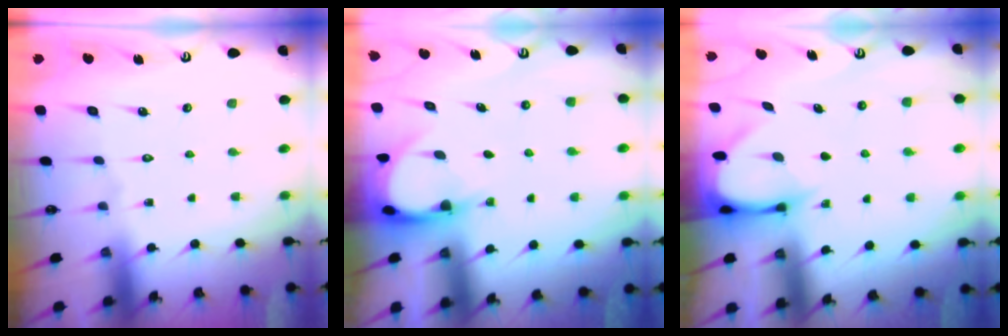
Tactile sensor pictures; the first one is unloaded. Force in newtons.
{"total": 3.6, "press": 3.6, "slide": 0.3}
{"total": 3.4, "press": 3.4, "slide": 0.3}